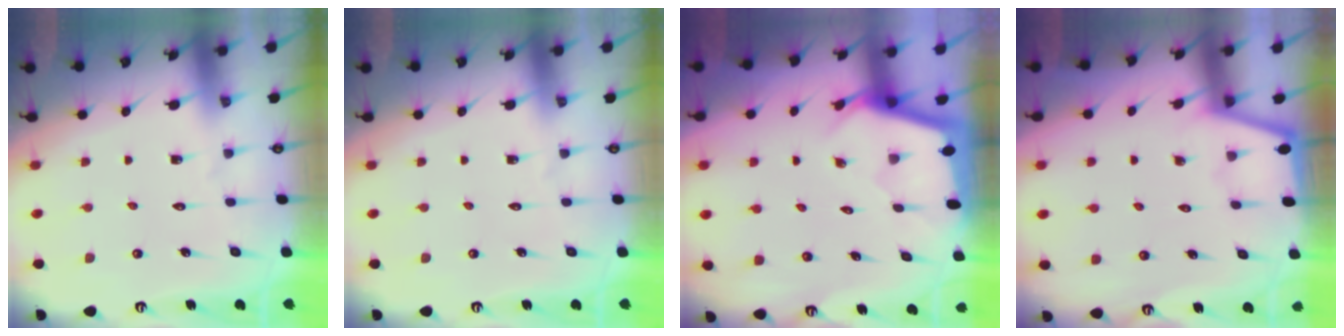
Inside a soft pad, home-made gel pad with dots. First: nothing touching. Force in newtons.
{"total": 0.0}
{"total": 2.2, "press": 2.2, "slide": 0.1}
{"total": 1.3, "press": 1.2, "slide": 0.2}